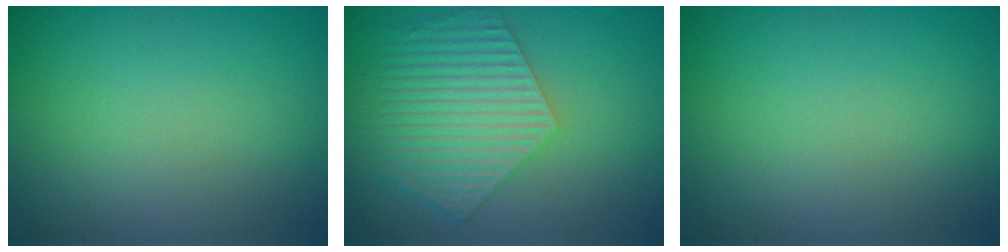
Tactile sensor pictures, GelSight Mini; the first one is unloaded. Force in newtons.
{"total": 6.4, "press": 4.9, "slide": 4.2}
{"total": 0.0}